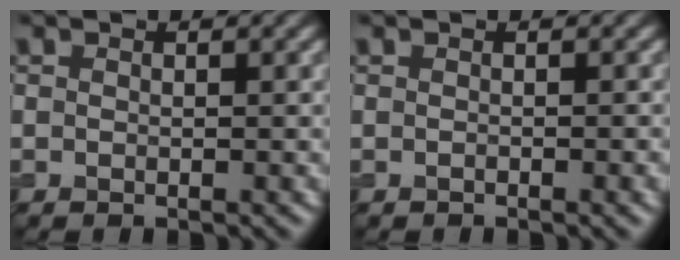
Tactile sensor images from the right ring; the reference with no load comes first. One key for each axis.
{"total": 1.0, "fx": -0.4, "fy": 0.3, "fz": 0.9, "tx": -0.013, "ty": -0.002, "tz": -0.008}